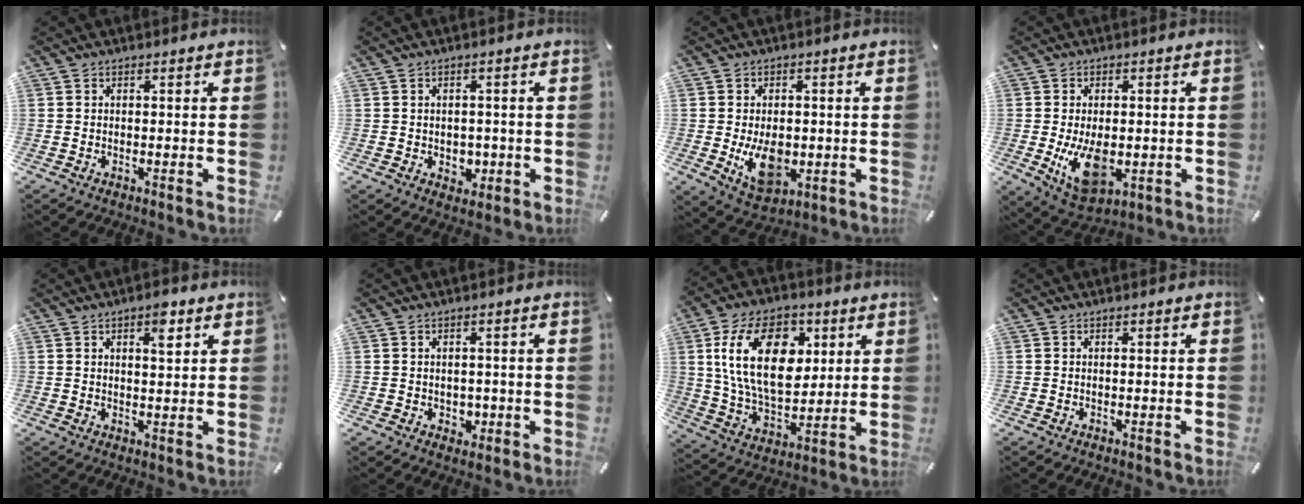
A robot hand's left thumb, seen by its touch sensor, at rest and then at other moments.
{"total": 3.3, "force": [-0.4, 3.0, 1.4], "torque": [-0.010, -0.003, -0.010]}
{"total": 10.4, "force": [-1.2, 7.0, 7.7], "torque": [-0.126, -0.008, -0.017]}
{"total": 11.1, "force": [-1.3, 6.7, 8.8], "torque": [-0.148, -0.015, -0.017]}
{"total": 4.6, "force": [2.5, 1.8, 3.4], "torque": [-0.041, -0.009, 0.036]}
{"total": 2.6, "force": [-0.3, 2.4, 1.0], "torque": [-0.002, -0.003, -0.011]}
{"total": 20.2, "force": [5.6, 13.0, 14.4], "torque": [-0.284, 0.005, 0.092]}
{"total": 0.0}